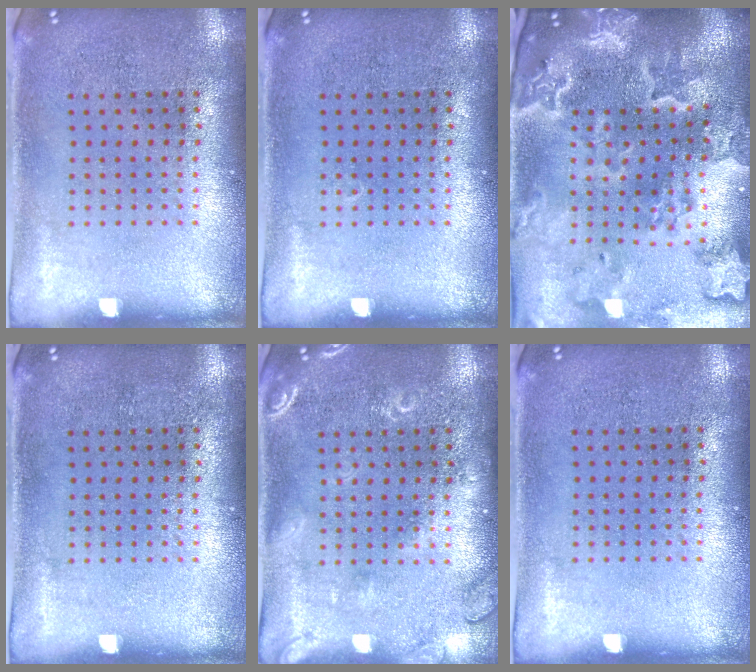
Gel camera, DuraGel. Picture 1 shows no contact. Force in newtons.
{"total": 0.0}
{"total": 4.5, "press": 3.7, "slide": 2.6}
{"total": 0.0}
{"total": 2.5, "press": 2.4, "slide": 0.5}
{"total": 0.0}